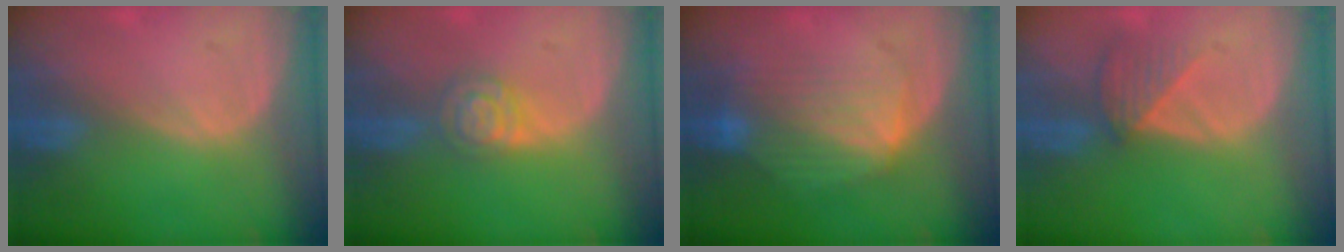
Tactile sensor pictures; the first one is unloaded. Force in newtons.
{"total": 4.9, "press": 4.2, "slide": 2.5}
{"total": 7.9, "press": 7.5, "slide": 2.3}
{"total": 3.6, "press": 3.4, "slide": 1.1}